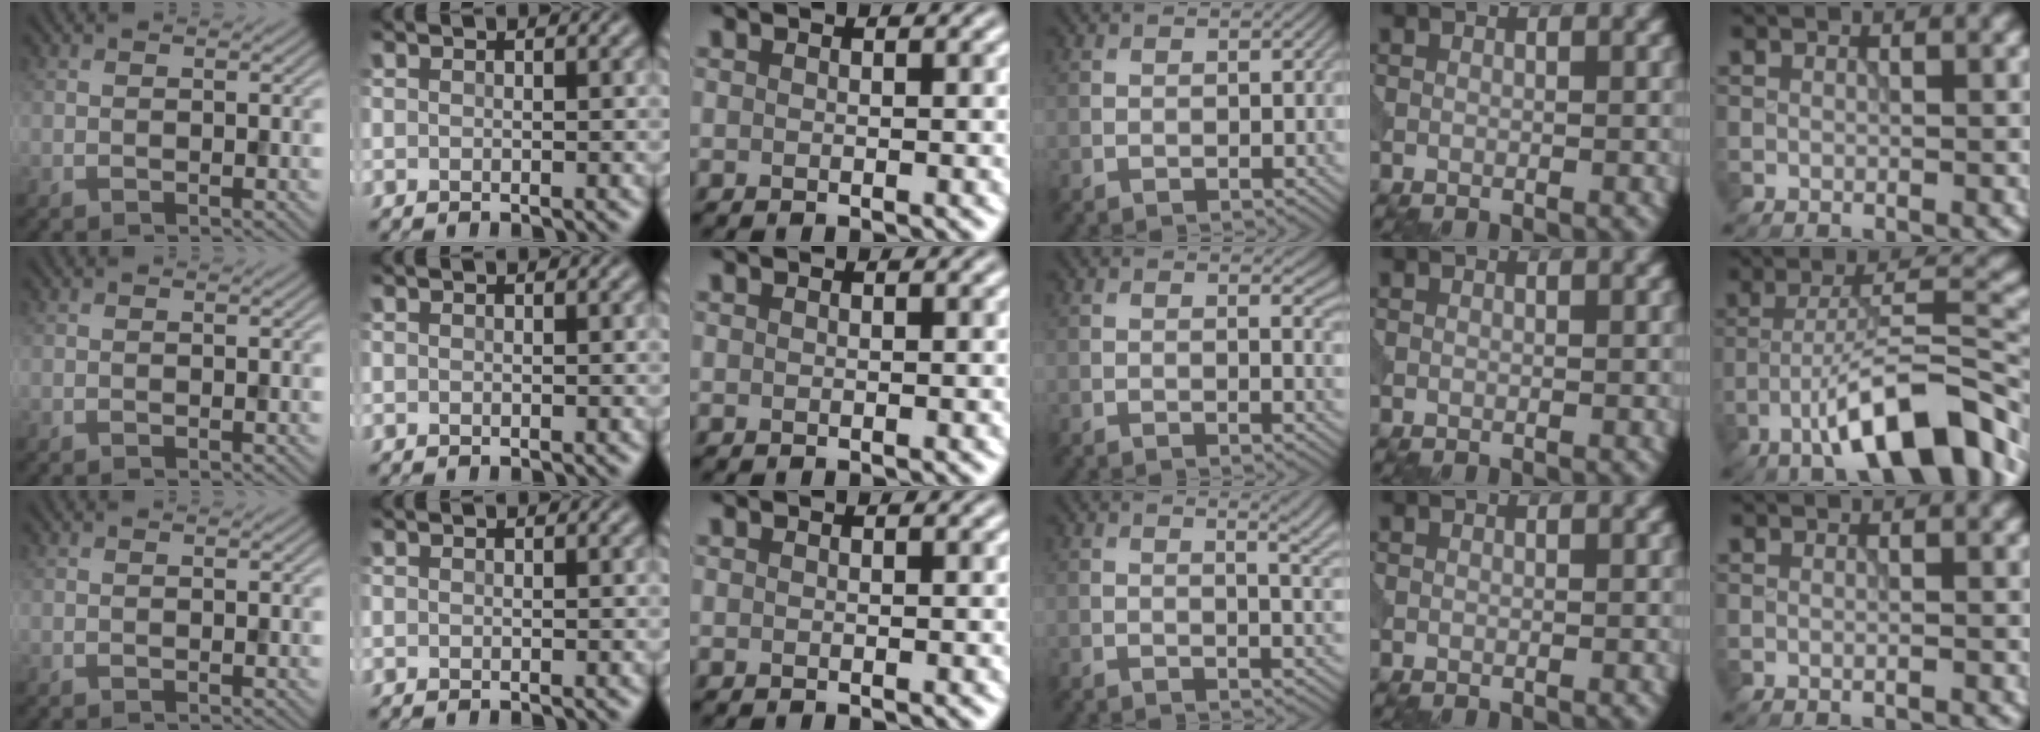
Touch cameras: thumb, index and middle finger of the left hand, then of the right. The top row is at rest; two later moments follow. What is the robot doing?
{"motion": "pour", "object": "beaker"}